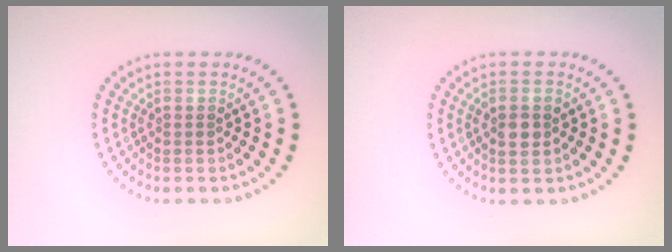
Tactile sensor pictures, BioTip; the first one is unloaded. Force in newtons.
{"total": 1.7, "press": 1.7, "slide": 0.3}